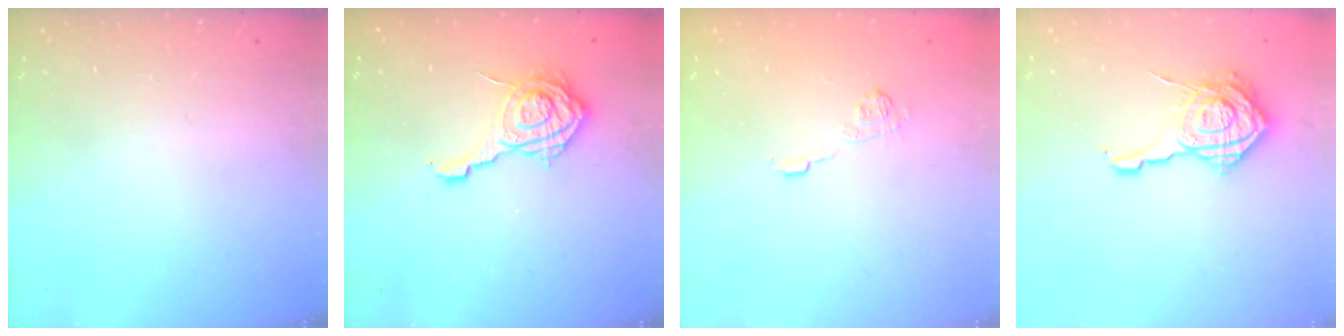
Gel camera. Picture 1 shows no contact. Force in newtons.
{"total": 12.2, "press": 12.2, "slide": 0.6}
{"total": 9.2, "press": 9.2, "slide": 0.8}
{"total": 15.0, "press": 15.0, "slide": 0.6}